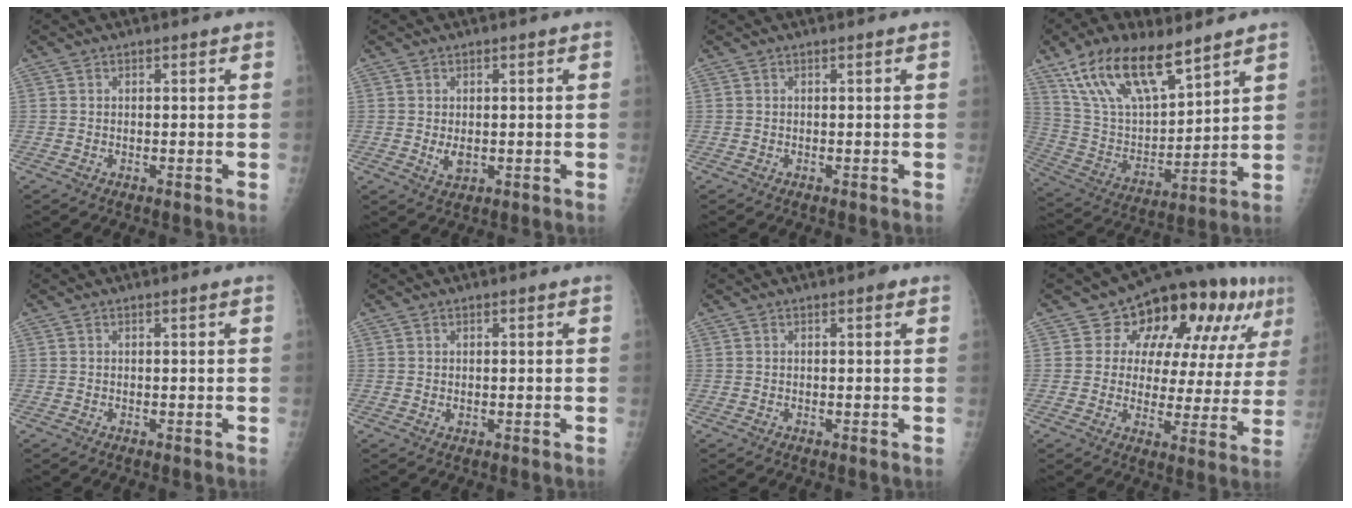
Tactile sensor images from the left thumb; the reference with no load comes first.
{"total": 2.9, "force": [-0.1, 2.0, 2.1], "torque": [-0.028, -0.006, 0.005]}
{"total": 0.0}
{"total": 19.3, "force": [12.8, 7.8, 12.3], "torque": [-0.198, -0.049, 0.249]}
{"total": 0.0}
{"total": 0.8, "force": [0.1, 0.6, 0.4], "torque": [-0.006, -0.001, 0.002]}
{"total": 0.9, "force": [0.4, 0.4, 0.6], "torque": [-0.005, 0.001, 0.002]}
{"total": 18.0, "force": [8.9, 9.7, 12.3], "torque": [-0.116, -0.013, 0.118]}